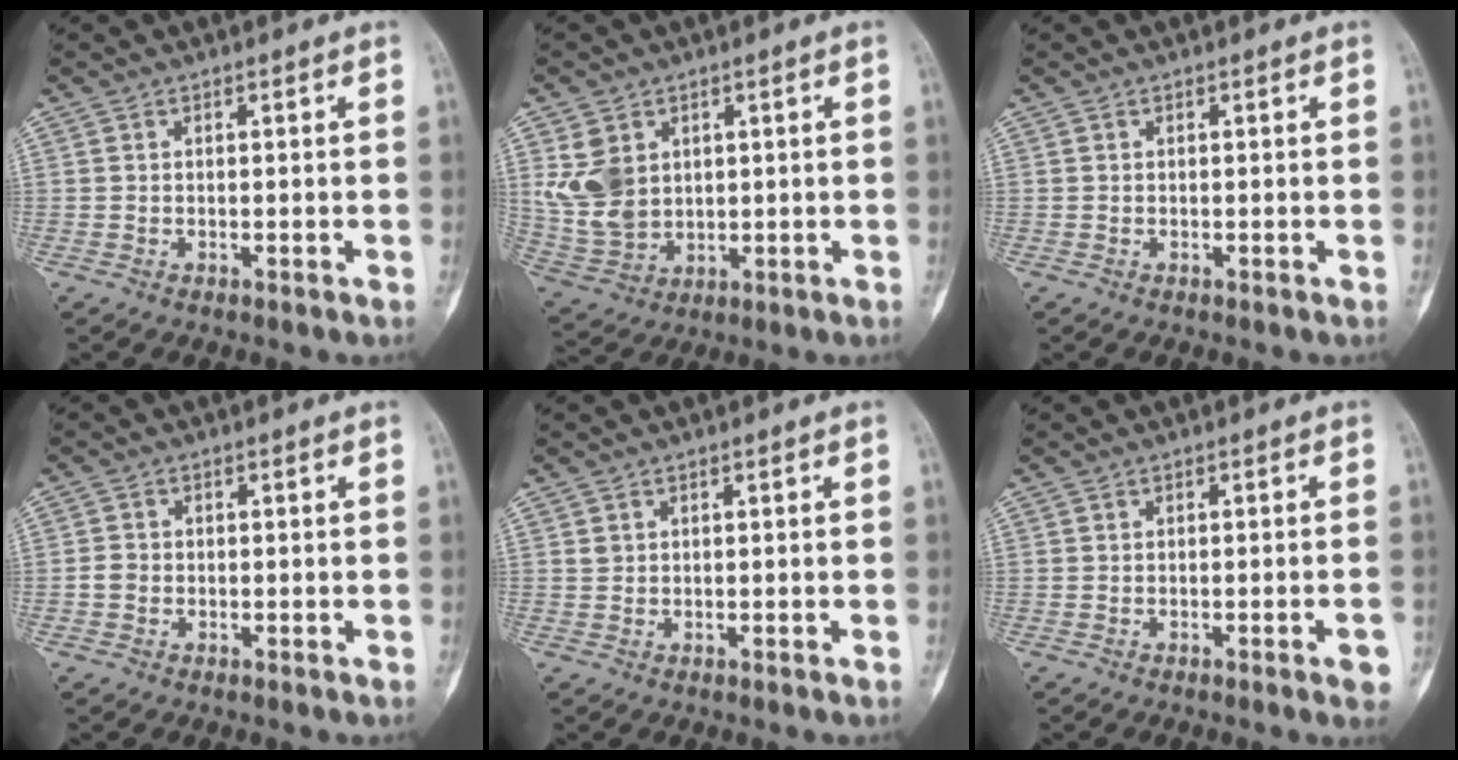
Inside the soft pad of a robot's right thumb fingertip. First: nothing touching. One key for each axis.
{"total": 9.7, "fx": 2.8, "fy": 7.5, "fz": 5.5, "tx": -0.093, "ty": -0.012, "tz": 0.076}
{"total": 0.0}
{"total": 1.9, "fx": -0.4, "fy": 1.7, "fz": 0.7, "tx": -0.008, "ty": 0.007, "tz": -0.009}
{"total": 0.9, "fx": 0.4, "fy": 0.7, "fz": 0.3, "tx": 0.003, "ty": 0.000, "tz": 0.009}
{"total": 3.1, "fx": -1.4, "fy": 0.4, "fz": 2.7, "tx": -0.033, "ty": 0.004, "tz": -0.018}